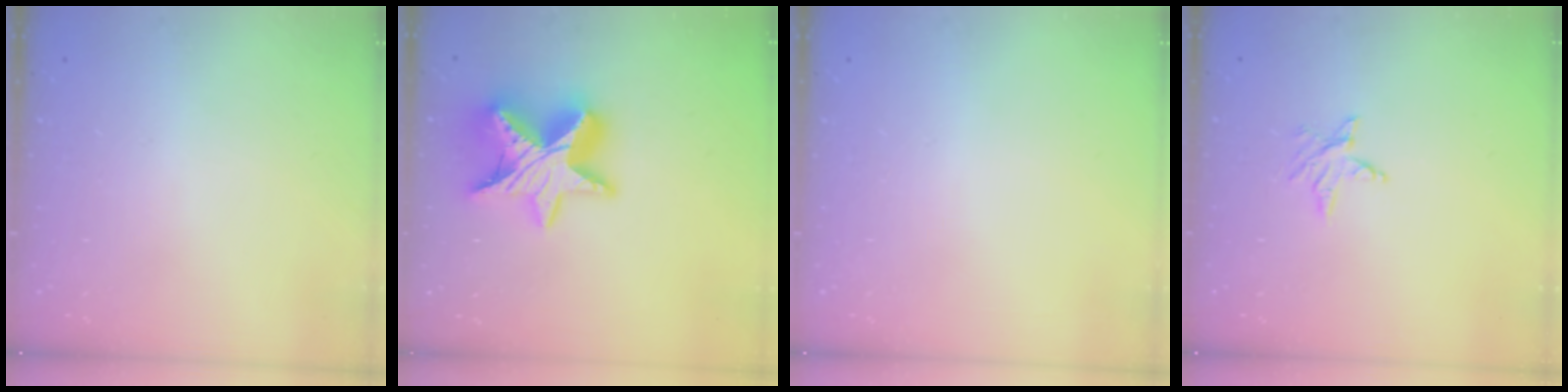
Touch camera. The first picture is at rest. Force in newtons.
{"total": 16.7, "press": 16.7, "slide": 1.5}
{"total": 0.0}
{"total": 3.4, "press": 3.4, "slide": 0.5}